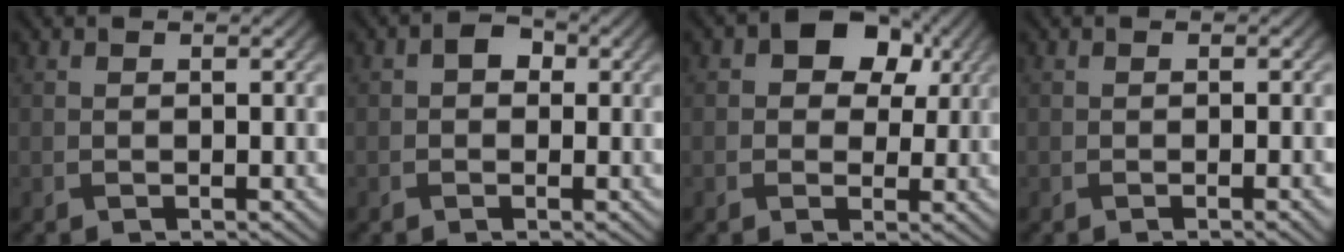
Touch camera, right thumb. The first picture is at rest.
{"total": 2.1, "force": [0.0, 1.8, 1.1], "torque": [-0.015, 0.003, -0.008]}
{"total": 7.9, "force": [2.7, 6.0, 4.5], "torque": [-0.070, 0.017, 0.021]}
{"total": 1.7, "force": [-0.5, 0.3, 1.6], "torque": [-0.017, 0.002, -0.009]}